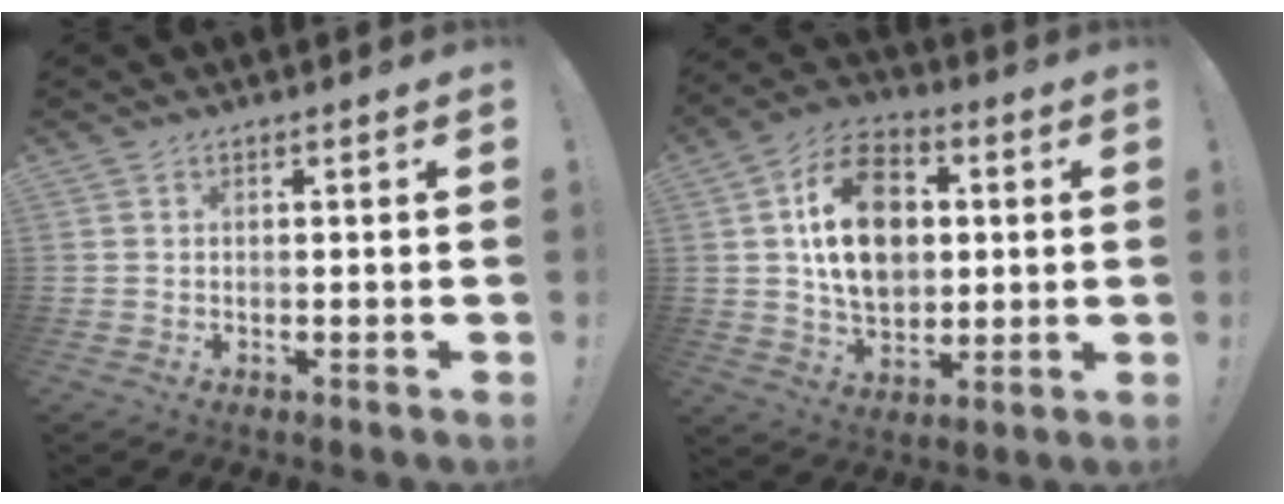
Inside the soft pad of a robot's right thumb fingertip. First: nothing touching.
{"total": 18.4, "force": [3.5, 13.2, 12.3], "torque": [-0.186, -0.002, 0.063]}